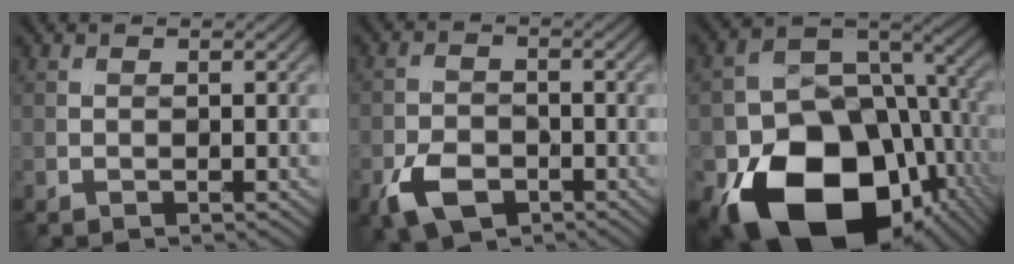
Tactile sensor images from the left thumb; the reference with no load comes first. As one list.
[{"total": 6.0, "force": [-3.2, 3.7, 3.4], "torque": [-0.072, -0.007, -0.068]}, {"total": 20.3, "force": [-8.1, 14.2, 12.1], "torque": [-0.217, -0.049, -0.113]}]